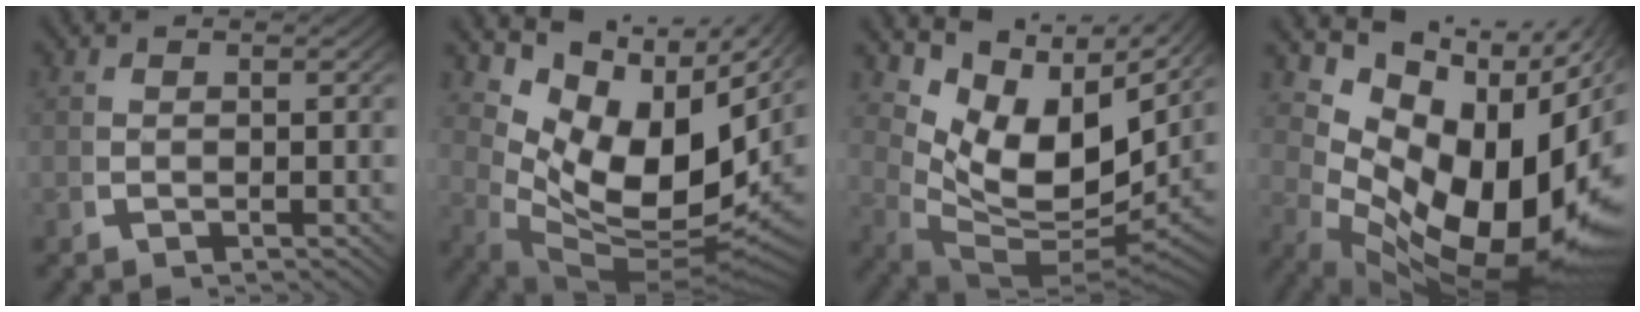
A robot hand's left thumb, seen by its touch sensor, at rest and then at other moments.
{"total": 19.1, "force": [2.9, 12.2, 14.4], "torque": [-0.240, -0.046, 0.069]}
{"total": 15.8, "force": [3.1, 9.8, 11.9], "torque": [-0.216, -0.047, 0.072]}
{"total": 21.1, "force": [2.2, 13.7, 15.9], "torque": [-0.248, -0.024, 0.048]}